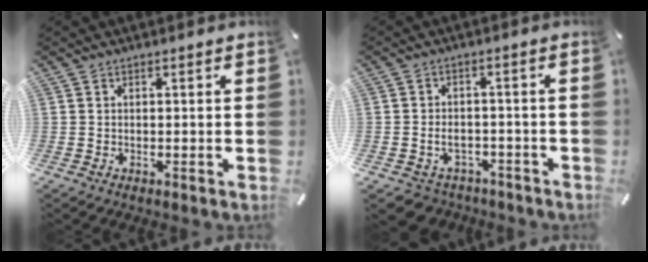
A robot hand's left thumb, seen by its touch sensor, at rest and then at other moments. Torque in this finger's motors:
{"motor_torque": [0.80, 1.34, 0.14, 0.22, 0.14]}